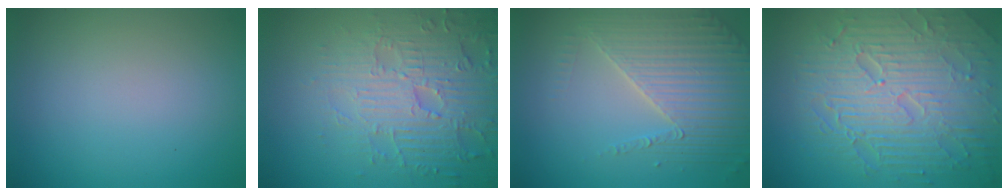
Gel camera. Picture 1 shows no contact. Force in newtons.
{"total": 5.6, "press": 5.1, "slide": 2.2}
{"total": 4.3, "press": 4.0, "slide": 1.6}
{"total": 10.1, "press": 6.6, "slide": 7.6}